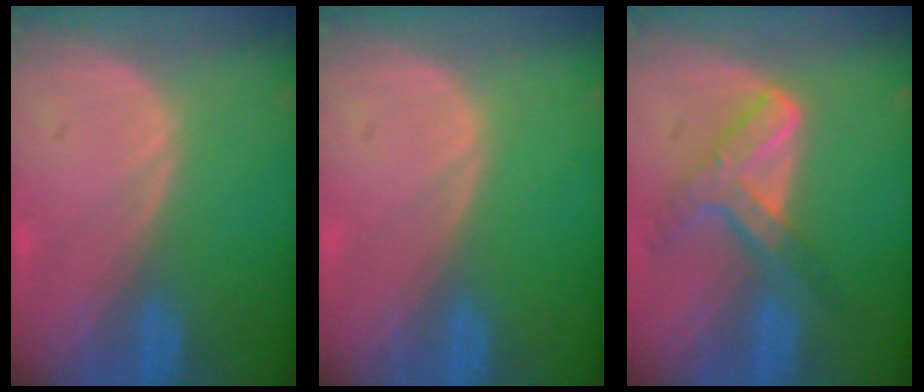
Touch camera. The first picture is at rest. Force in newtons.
{"total": 0.0}
{"total": 7.3, "press": 6.2, "slide": 3.9}